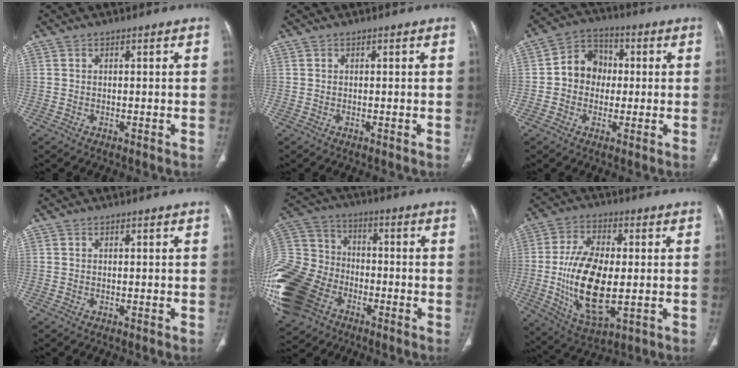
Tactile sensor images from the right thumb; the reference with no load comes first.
{"total": 0.0}
{"total": 8.7, "force": [0.1, 7.5, 4.4], "torque": [-0.041, 0.023, -0.013]}
{"total": 0.0}
{"total": 27.5, "force": [-11.5, 19.9, 15.1], "torque": [-0.411, 0.036, -0.211]}
{"total": 16.9, "force": [-1.6, 8.4, 14.5], "torque": [-0.271, -0.010, -0.020]}